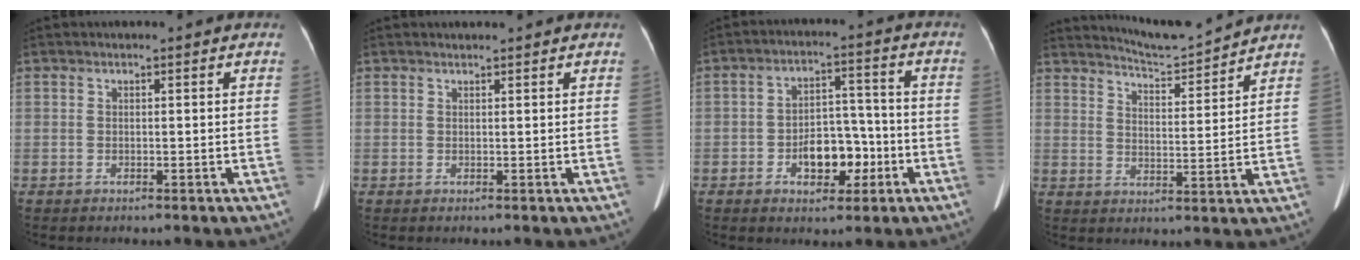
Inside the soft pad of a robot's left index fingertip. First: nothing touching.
{"total": 0.7, "force": [0.7, 0.0, 0.0], "torque": [-0.008, 0.007, 0.014]}
{"total": 7.7, "force": [-2.9, 4.5, 5.6], "torque": [-0.090, 0.022, -0.042]}
{"total": 7.6, "force": [7.5, -1.1, 0.5], "torque": [-0.025, -0.009, 0.125]}